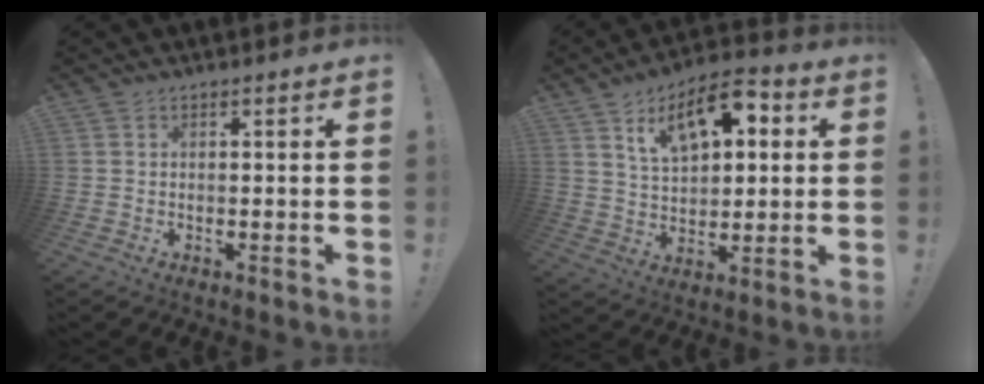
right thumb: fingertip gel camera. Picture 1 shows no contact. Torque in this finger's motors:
{"motor_torque": [0.25, 1.51, 0.80, 0.41, 0.19]}